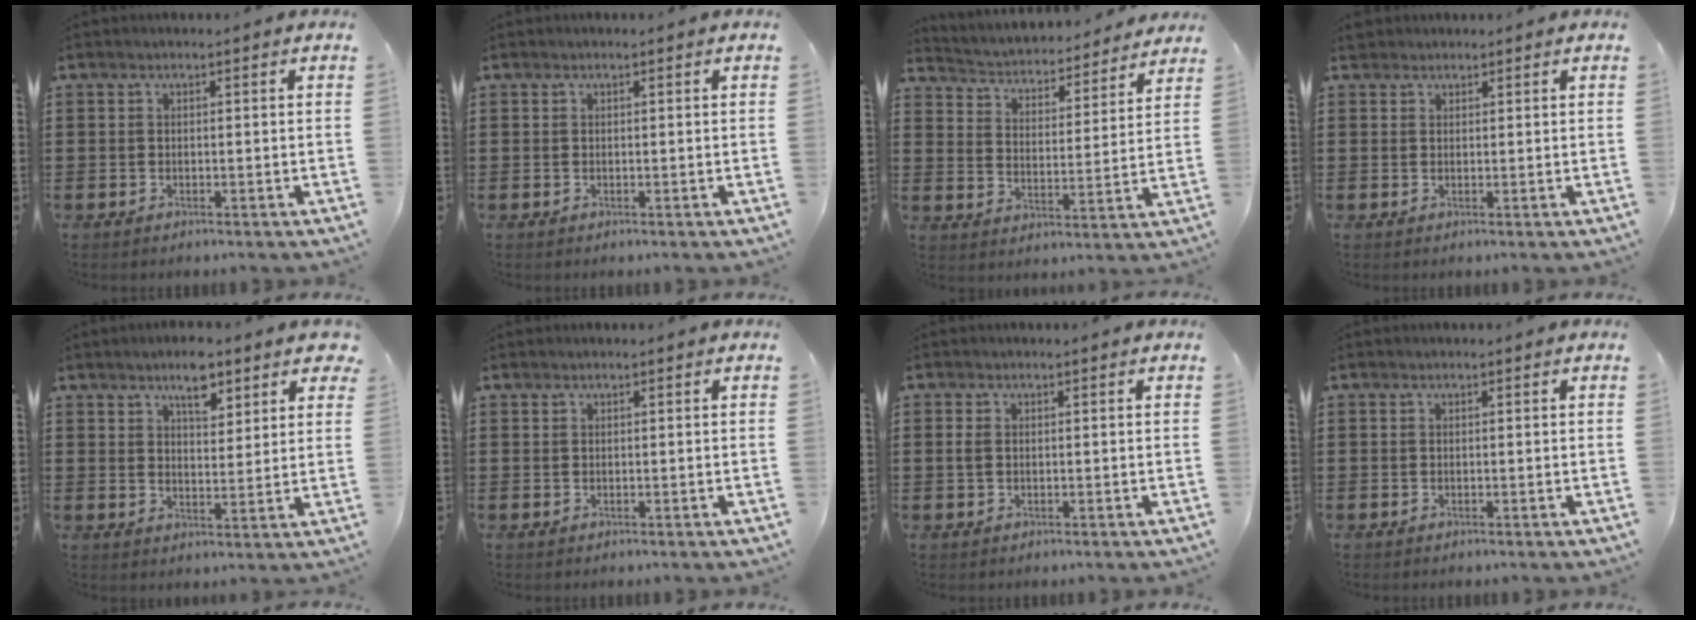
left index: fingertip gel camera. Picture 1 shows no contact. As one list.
[{"total": 0.0}, {"total": 3.1, "force": [3.1, 0.3, 0.0], "torque": [-0.024, -0.033, 0.043]}, {"total": 1.8, "force": [1.6, 0.9, 0.2], "torque": [-0.009, 0.005, 0.032]}, {"total": 6.5, "force": [5.0, 2.3, 3.5], "torque": [-0.047, -0.012, 0.083]}, {"total": 0.0}, {"total": 1.3, "force": [0.0, 0.9, 1.0], "torque": [-0.030, 0.003, -0.003]}, {"total": 0.0}]